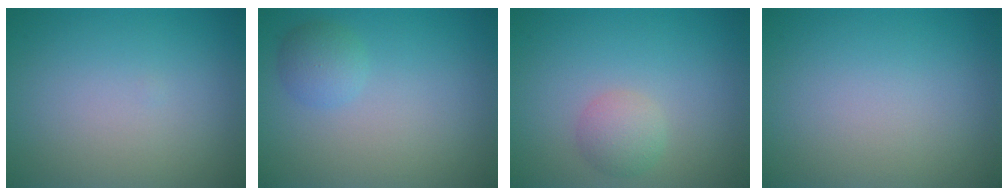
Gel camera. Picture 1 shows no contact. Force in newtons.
{"total": 1.8, "press": 1.8, "slide": 0.1}
{"total": 2.1, "press": 2.1, "slide": 0.1}
{"total": 0.0}